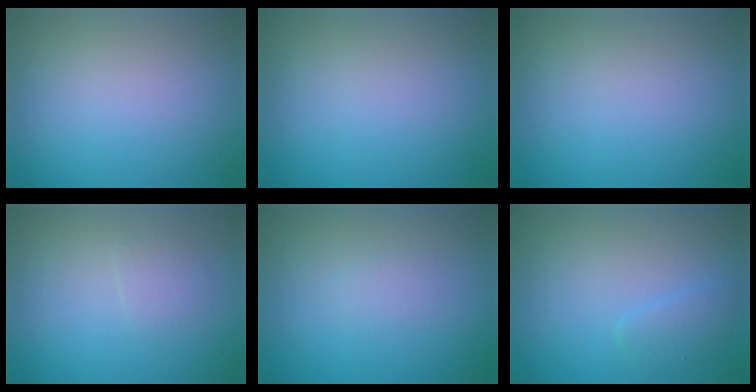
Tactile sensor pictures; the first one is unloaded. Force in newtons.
{"total": 0.0}
{"total": 0.0}
{"total": 1.1, "press": 1.1, "slide": 0.1}
{"total": 0.8, "press": 0.8, "slide": 0.0}
{"total": 1.4, "press": 1.4, "slide": 0.1}